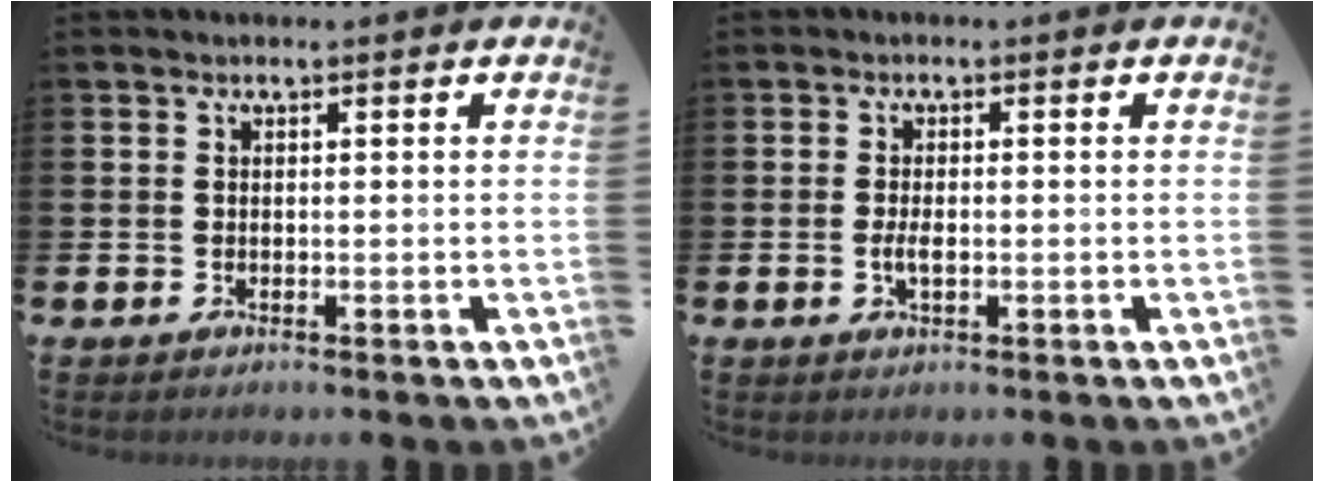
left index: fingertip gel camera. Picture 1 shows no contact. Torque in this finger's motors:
{"motor_torque": [0.38, -0.04, 0.05, 0.08]}